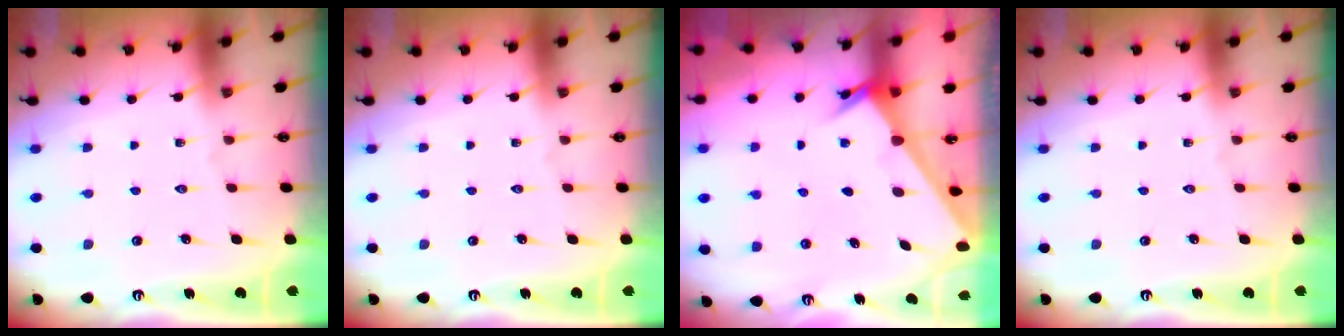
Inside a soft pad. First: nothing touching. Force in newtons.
{"total": 0.0}
{"total": 2.2, "press": 2.2, "slide": 0.2}
{"total": 0.0}